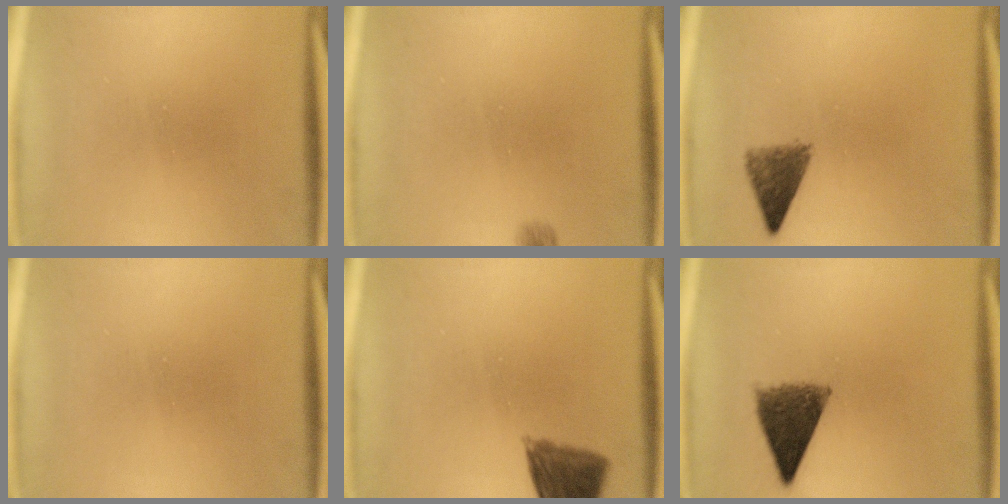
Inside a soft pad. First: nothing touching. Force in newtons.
{"total": 1.3}
{"total": 4.2}
{"total": 0.0}
{"total": 7.7}
{"total": 8.2}